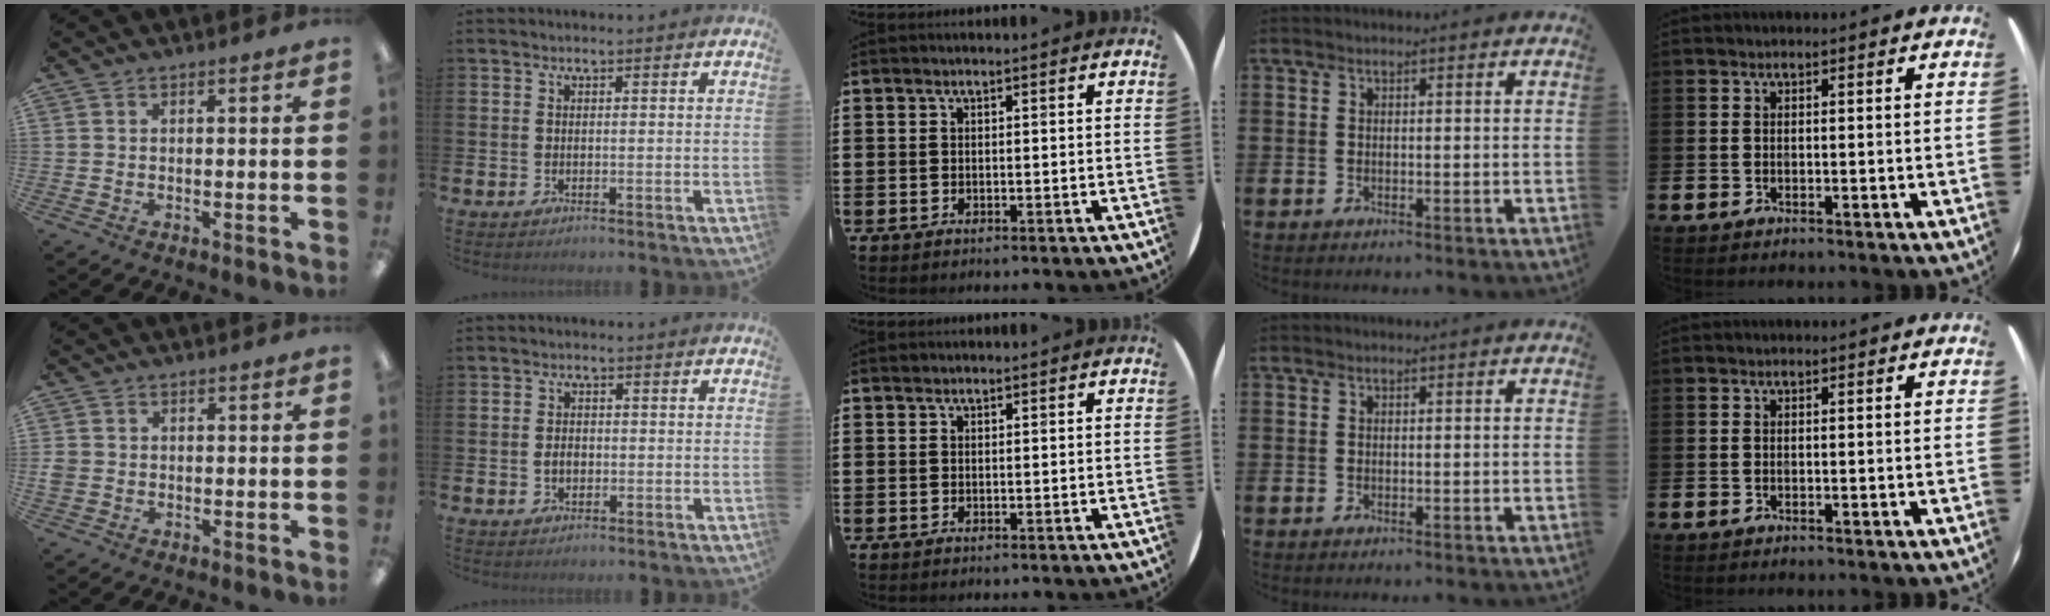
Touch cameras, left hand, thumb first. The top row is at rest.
{"thumb": {"total": 1.9, "force": [-0.4, 1.7, 0.5], "torque": [-0.008, 0.004, -0.008]}, "index": {"total": 2.0, "force": [-0.2, 1.4, 1.3], "torque": [-0.016, 0.003, -0.009]}}